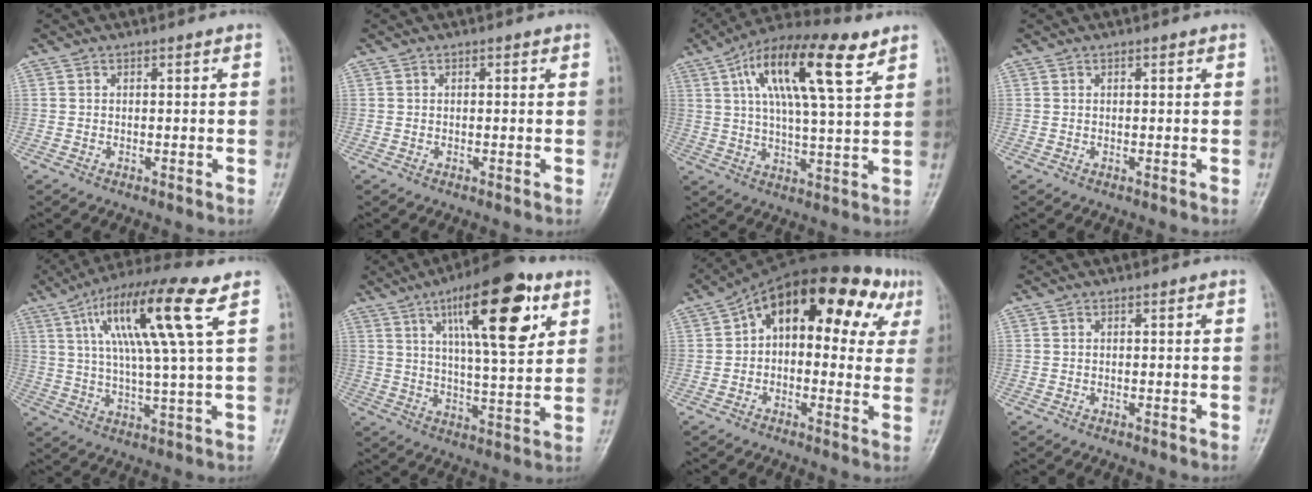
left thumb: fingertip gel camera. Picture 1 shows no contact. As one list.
[{"total": 0.7, "force": [0.3, 0.4, 0.5], "torque": [-0.003, 0.001, 0.001]}, {"total": 17.8, "force": [8.0, 5.2, 15.0], "torque": [-0.249, -0.002, 0.131]}, {"total": 0.5, "force": [0.2, 0.2, 0.4], "torque": [-0.007, 0.000, 0.002]}, {"total": 15.9, "force": [6.1, 1.5, 14.6], "torque": [-0.278, -0.003, 0.102]}, {"total": 18.9, "force": [8.5, 5.8, 15.8], "torque": [-0.217, -0.028, 0.131]}, {"total": 19.4, "force": [6.1, 10.6, 15.0], "torque": [-0.163, 0.040, 0.076]}, {"total": 0.0}]